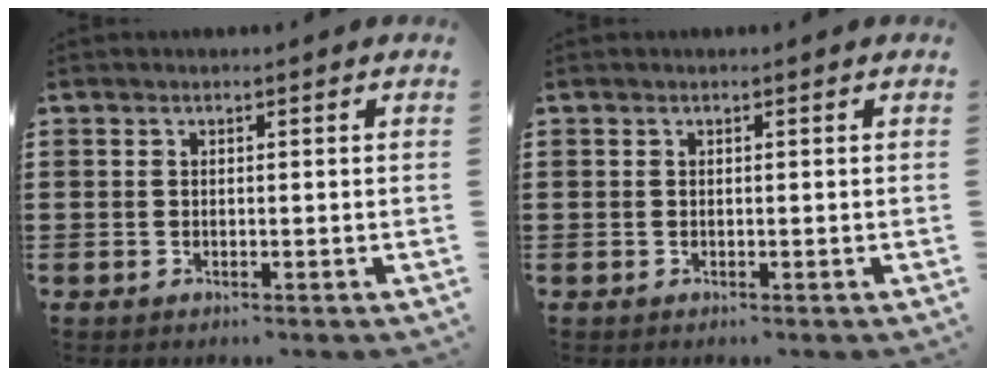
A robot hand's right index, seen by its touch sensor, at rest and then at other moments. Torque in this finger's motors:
{"motor_torque": [-0.12, 0.08, 0.00, -0.01]}